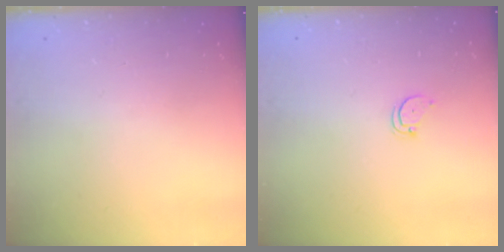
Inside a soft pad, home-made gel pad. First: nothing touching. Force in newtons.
{"total": 2.3, "press": 2.3, "slide": 0.2}